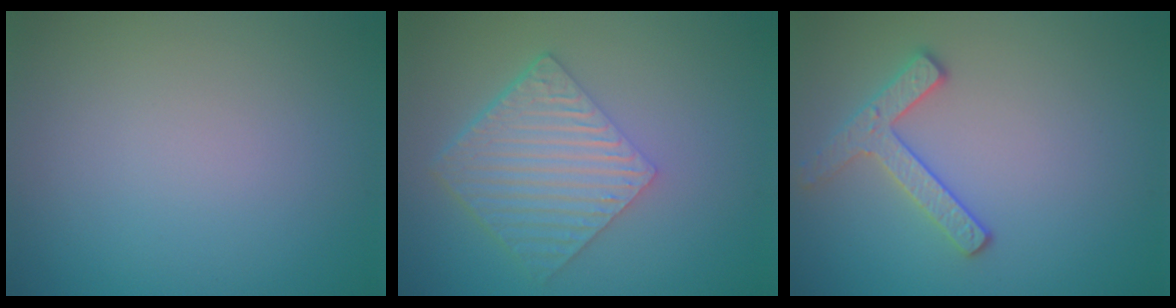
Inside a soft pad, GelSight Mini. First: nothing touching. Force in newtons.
{"total": 6.0, "press": 4.2, "slide": 4.2}
{"total": 2.5, "press": 2.4, "slide": 0.5}